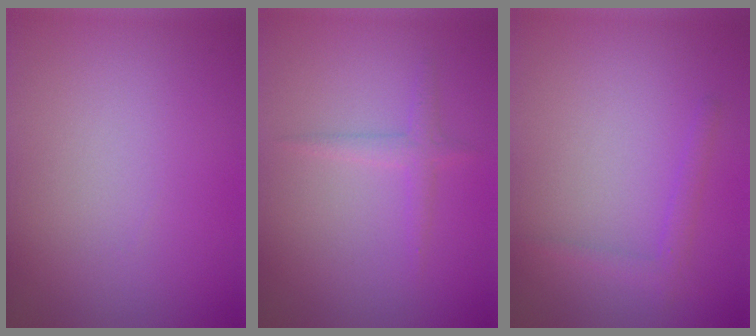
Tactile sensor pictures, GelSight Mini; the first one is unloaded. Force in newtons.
{"total": 1.3, "press": 1.3, "slide": 0.0}
{"total": 1.3, "press": 1.3, "slide": 0.1}